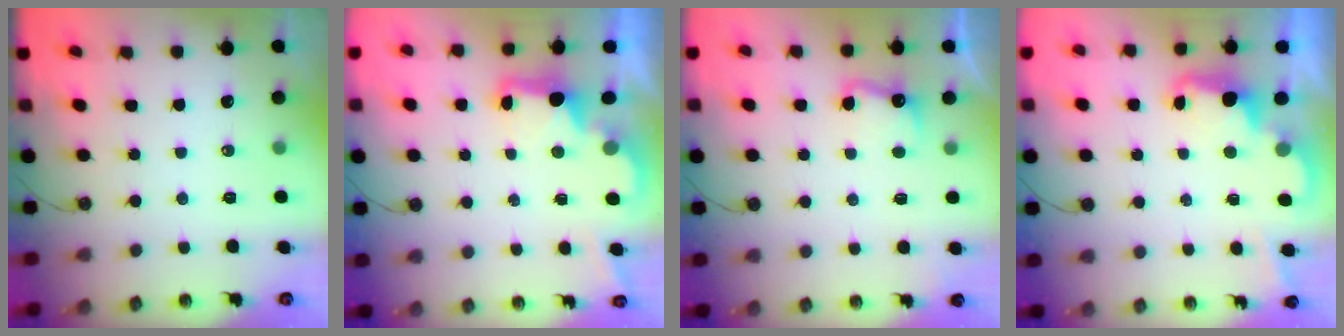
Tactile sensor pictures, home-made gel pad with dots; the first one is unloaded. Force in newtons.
{"total": 3.0, "press": 2.9, "slide": 0.6}
{"total": 3.7, "press": 3.6, "slide": 0.9}
{"total": 2.4, "press": 2.4, "slide": 0.6}